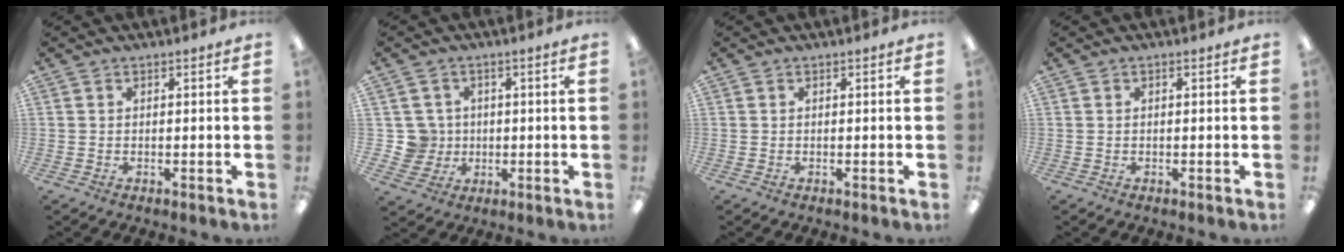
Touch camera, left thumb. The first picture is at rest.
{"total": 6.3, "force": [1.3, 6.1, 0.7], "torque": [-0.027, 0.004, 0.029]}
{"total": 0.0}
{"total": 0.0}